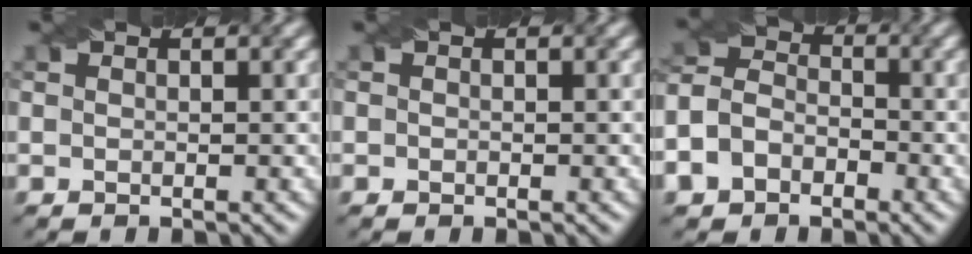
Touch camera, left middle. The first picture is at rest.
{"total": 0.0}
{"total": 5.4, "force": [-2.5, 4.0, 2.5], "torque": [-0.047, 0.003, -0.054]}